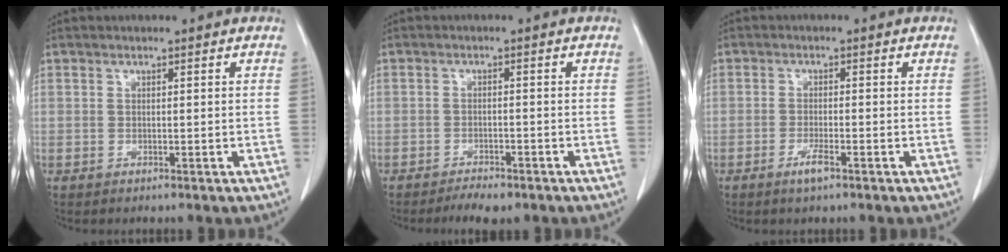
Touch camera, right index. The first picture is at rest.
{"total": 4.0, "force": [-3.2, 1.3, 2.0], "torque": [-0.029, -0.003, -0.047]}
{"total": 2.5, "force": [-1.5, 0.2, 2.0], "torque": [-0.042, -0.004, -0.028]}